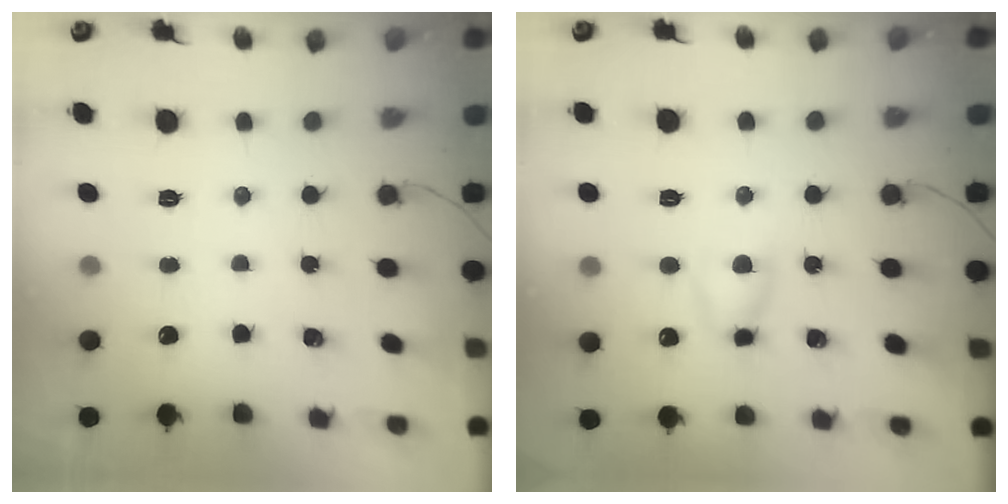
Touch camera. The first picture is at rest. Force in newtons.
{"total": 4.7, "press": 4.6, "slide": 0.7}